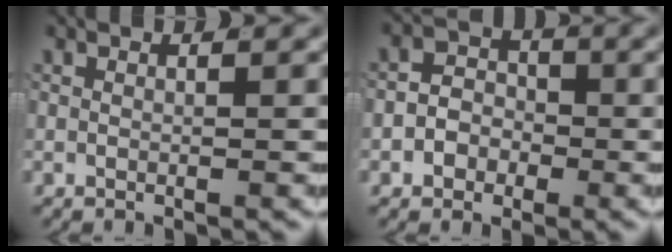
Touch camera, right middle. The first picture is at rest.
{"total": 3.8, "force": [-1.2, 3.4, 1.3], "torque": [-0.013, -0.004, -0.029]}